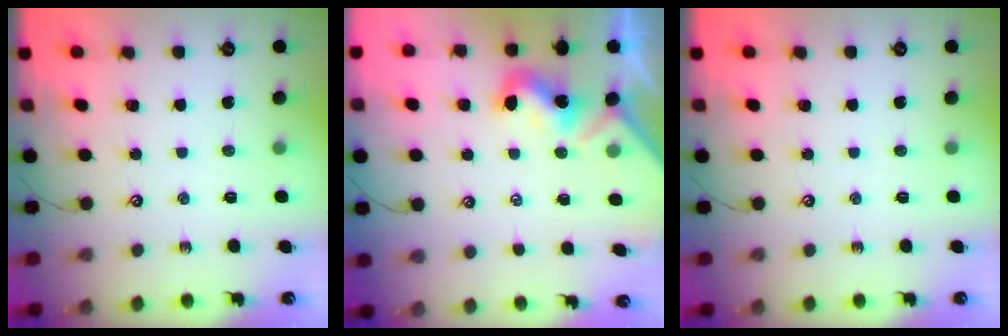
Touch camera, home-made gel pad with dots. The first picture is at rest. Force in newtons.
{"total": 1.7, "press": 1.7, "slide": 0.1}
{"total": 0.0}